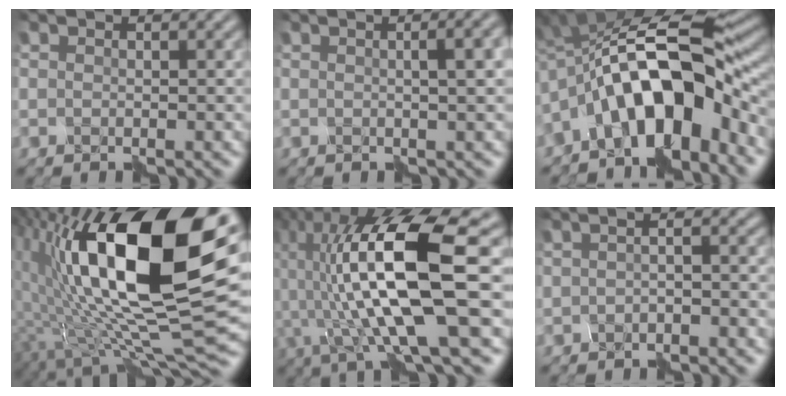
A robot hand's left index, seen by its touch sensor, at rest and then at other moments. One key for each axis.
{"total": 2.9, "fx": 0.7, "fy": 1.0, "fz": 2.6, "tx": -0.023, "ty": 0.006, "tz": 0.002}
{"total": 11.6, "fx": -3.8, "fy": 5.2, "fz": 9.7, "tx": -0.137, "ty": 0.023, "tz": -0.074}
{"total": 18.2, "fx": 5.3, "fy": 7.2, "fz": 15.9, "tx": -0.271, "ty": 0.010, "tz": 0.081}
{"total": 13.3, "fx": 0.7, "fy": 3.4, "fz": 12.8, "tx": -0.252, "ty": 0.008, "tz": 0.014}
{"total": 1.0, "fx": -0.6, "fy": 0.1, "fz": 0.9, "tx": -0.014, "ty": -0.001, "tz": -0.014}